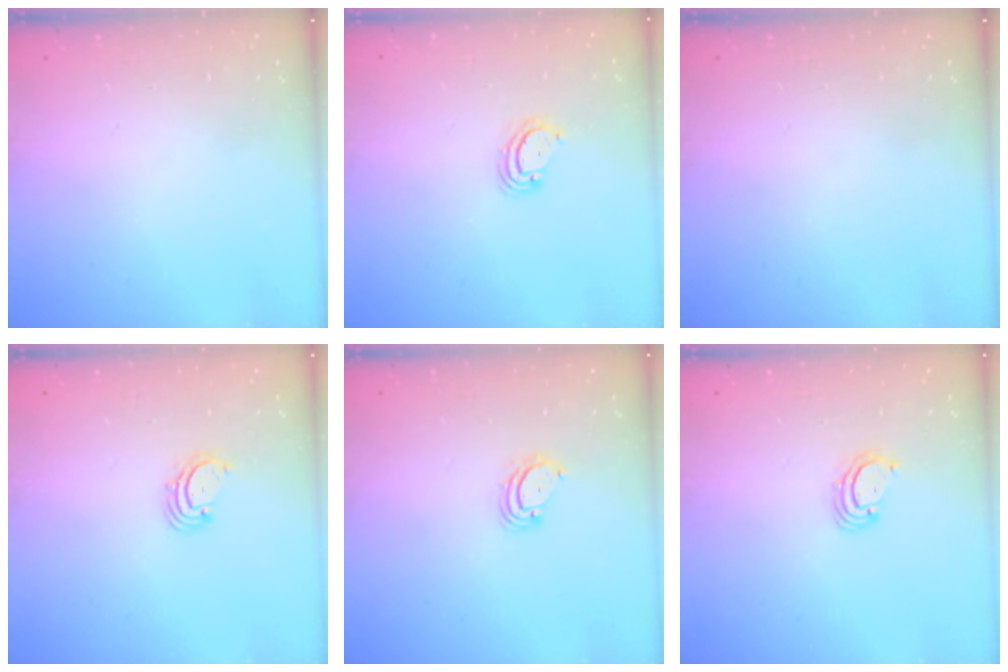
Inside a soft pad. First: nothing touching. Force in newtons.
{"total": 2.9, "press": 2.9, "slide": 0.3}
{"total": 0.0}
{"total": 1.7, "press": 1.7, "slide": 0.2}
{"total": 2.8, "press": 2.8, "slide": 0.3}
{"total": 2.4, "press": 2.4, "slide": 0.2}